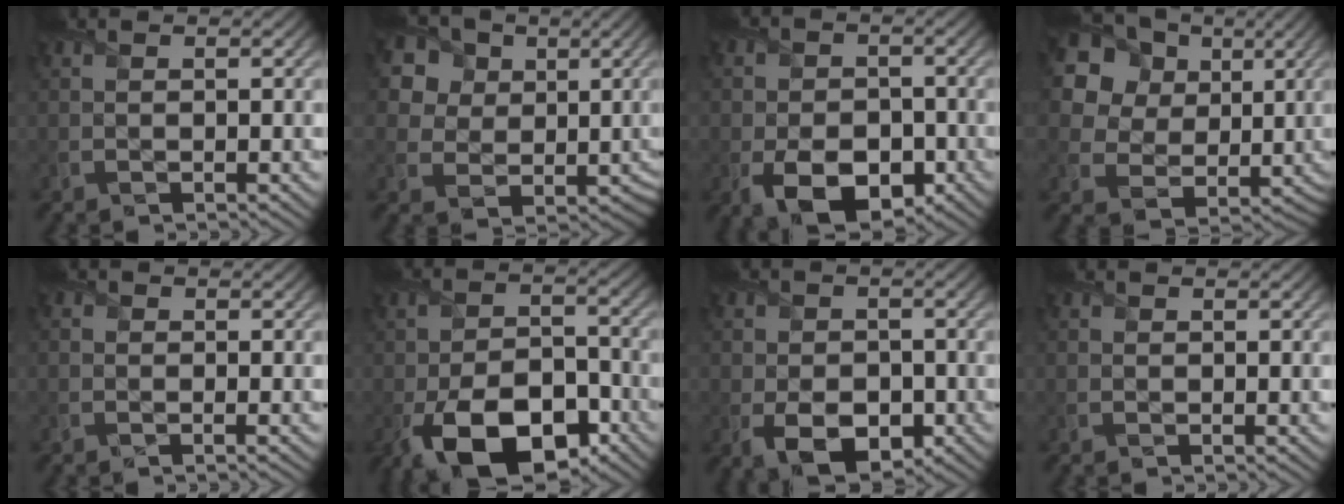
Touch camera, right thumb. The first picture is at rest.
{"total": 13.4, "force": [6.0, 10.5, 5.7], "torque": [-0.178, 0.021, 0.120]}
{"total": 8.8, "force": [-3.3, 5.7, 5.8], "torque": [-0.116, -0.030, -0.045]}
{"total": 21.2, "force": [9.6, 16.7, 8.8], "torque": [-0.257, 0.032, 0.188]}
{"total": 0.5, "force": [-0.3, 0.1, 0.4], "torque": [-0.009, 0.000, -0.008]}
{"total": 12.9, "force": [-6.7, 6.6, 8.8], "torque": [-0.180, -0.030, -0.108]}
{"total": 7.1, "force": [-2.4, 4.8, 4.7], "torque": [-0.094, -0.026, -0.033]}
{"total": 0.5, "force": [-0.1, 0.5, 0.1], "torque": [-0.001, -0.004, -0.002]}